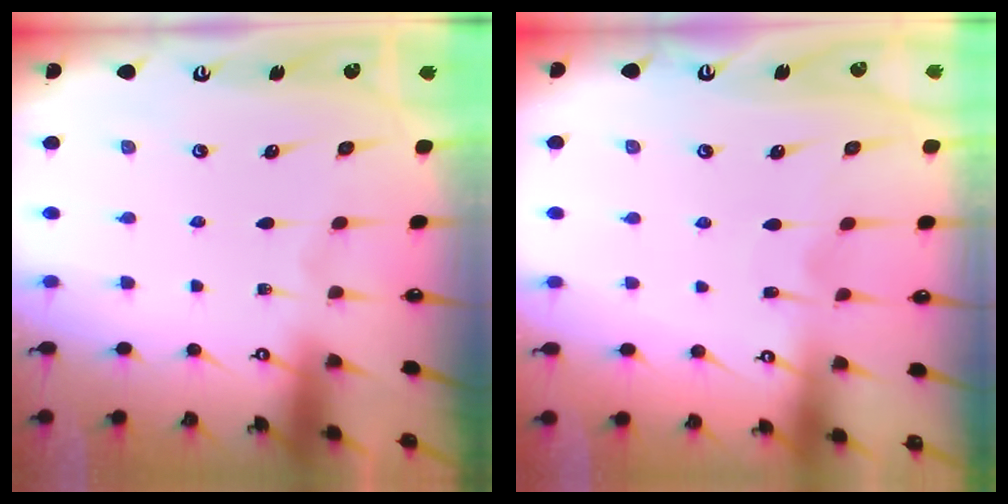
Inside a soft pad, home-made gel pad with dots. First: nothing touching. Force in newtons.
{"total": 3.3, "press": 3.3, "slide": 0.3}